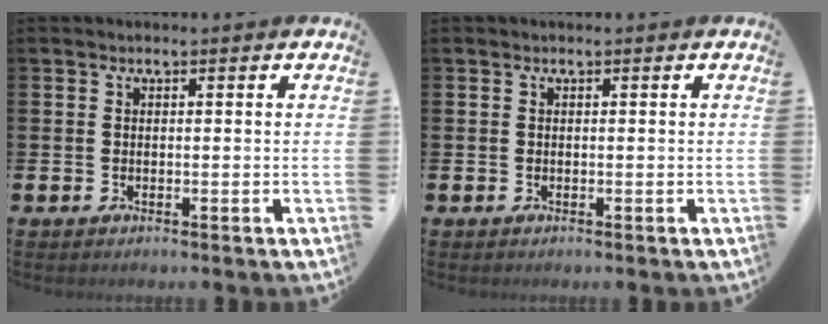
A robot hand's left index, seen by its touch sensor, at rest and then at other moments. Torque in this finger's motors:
{"motor_torque": [-0.06, -0.01, 0.00, 0.00]}